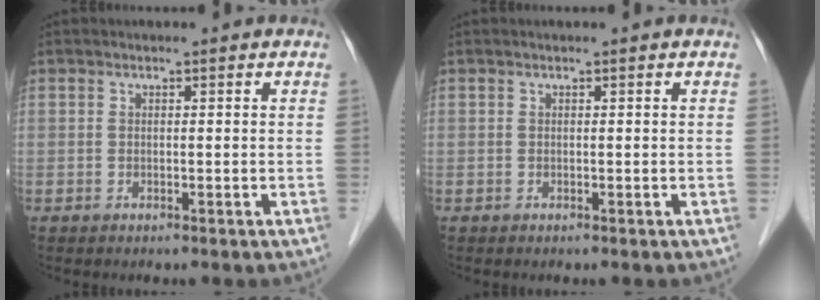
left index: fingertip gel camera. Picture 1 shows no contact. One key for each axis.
{"total": 0.0}